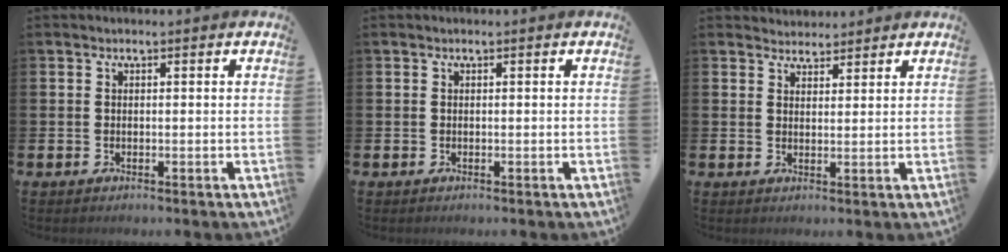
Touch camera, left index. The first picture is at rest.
{"total": 0.0}
{"total": 3.0, "force": [2.9, 0.9, -0.1], "torque": [-0.004, -0.010, 0.054]}